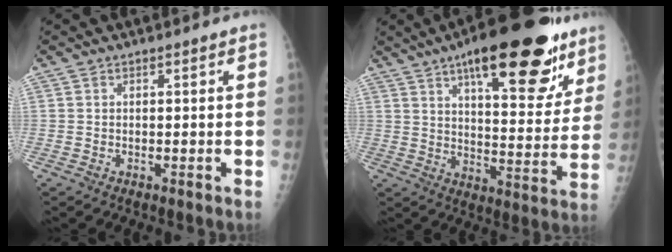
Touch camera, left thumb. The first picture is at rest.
{"total": 25.2, "force": [14.9, 8.9, 18.3], "torque": [-0.224, -0.038, 0.216]}